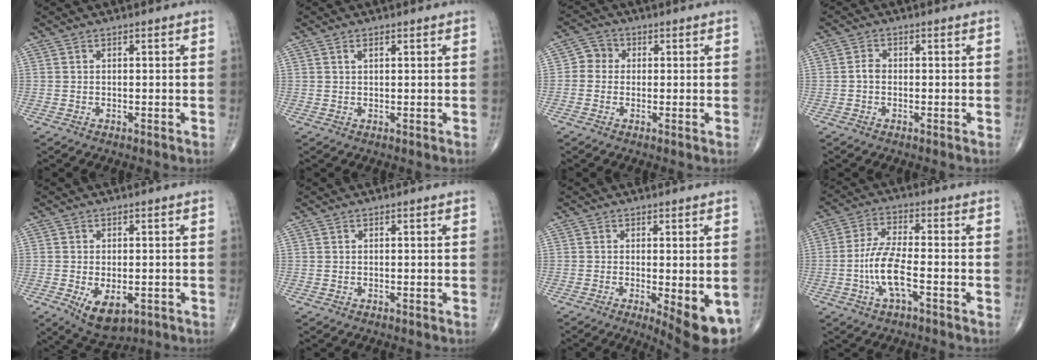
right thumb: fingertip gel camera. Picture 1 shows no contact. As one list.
[{"total": 1.1, "force": [0.6, 0.5, 0.8], "torque": [-0.014, 0.001, 0.009]}, {"total": 3.6, "force": [0.0, 3.4, 1.3], "torque": [-0.003, 0.009, -0.012]}, {"total": 1.7, "force": [-0.3, 1.3, 1.1], "torque": [-0.014, 0.005, -0.011]}, {"total": 7.3, "force": [-2.3, 4.0, 5.6], "torque": [-0.085, -0.007, -0.026]}, {"total": 0.0}, {"total": 9.8, "force": [-3.1, 2.8, 8.8], "torque": [-0.113, -0.021, -0.039]}, {"total": 8.5, "force": [-2.7, 2.5, 7.7], "torque": [-0.167, 0.021, -0.053]}]